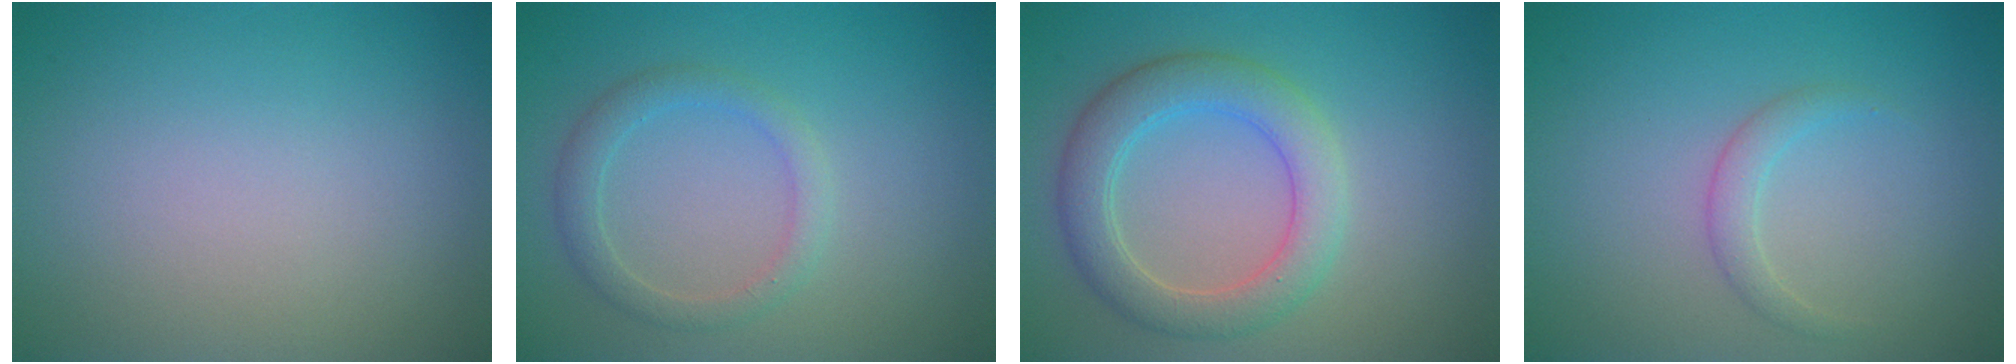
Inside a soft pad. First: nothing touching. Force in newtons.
{"total": 2.2, "press": 2.2, "slide": 0.1}
{"total": 4.7, "press": 4.7, "slide": 0.5}
{"total": 1.4, "press": 1.4, "slide": 0.1}